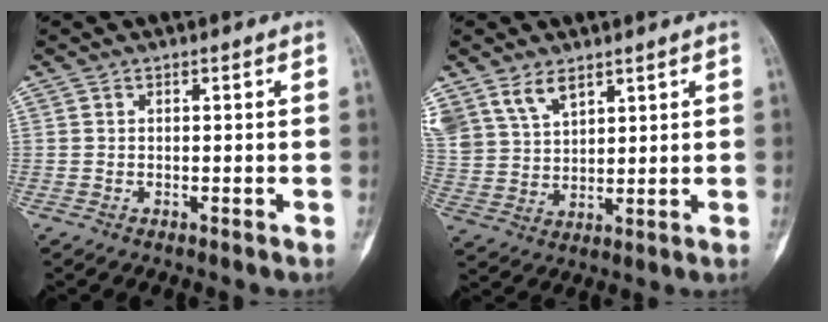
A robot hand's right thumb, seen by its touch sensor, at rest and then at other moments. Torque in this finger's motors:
{"motor_torque": [-0.76, 1.13, 0.97, 0.58, 0.10]}